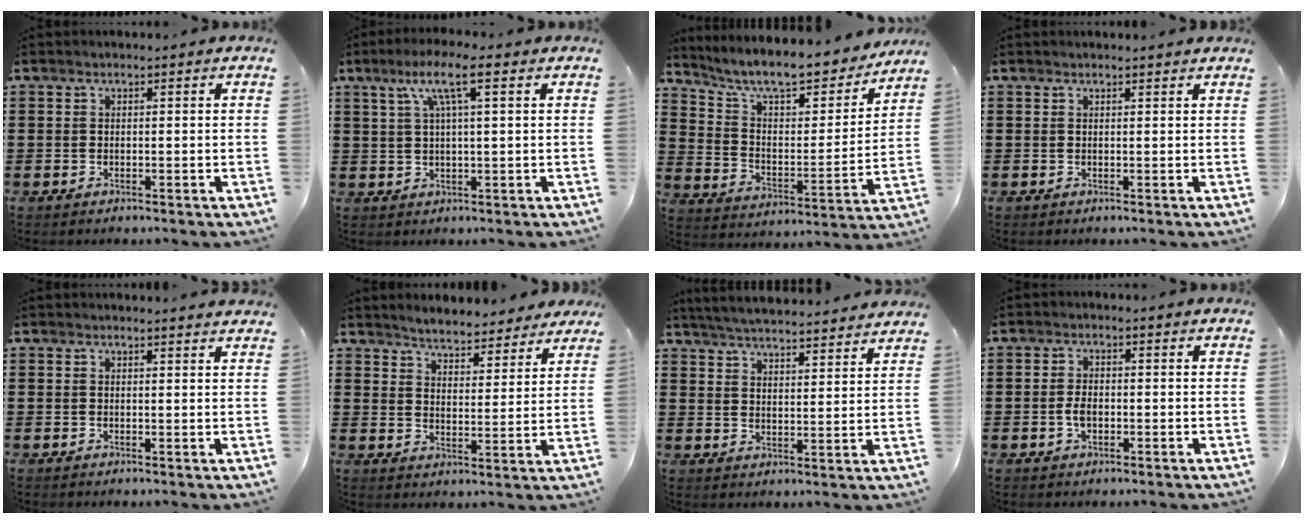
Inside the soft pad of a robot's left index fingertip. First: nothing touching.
{"total": 6.6, "force": [2.8, 0.7, 5.9], "torque": [-0.121, 0.005, 0.043]}
{"total": 9.6, "force": [8.4, 1.2, 4.5], "torque": [-0.114, -0.058, 0.141]}
{"total": 0.5, "force": [0.5, 0.0, 0.1], "torque": [-0.002, -0.003, 0.010]}
{"total": 1.2, "force": [1.1, -0.1, 0.2], "torque": [-0.006, -0.002, 0.022]}
{"total": 4.1, "force": [4.1, 0.1, -0.1], "torque": [-0.021, -0.026, 0.071]}
{"total": 5.0, "force": [4.9, -0.5, 0.7], "torque": [-0.036, -0.032, 0.084]}
{"total": 2.5, "force": [-0.5, 1.4, 2.0], "torque": [-0.047, -0.001, -0.012]}